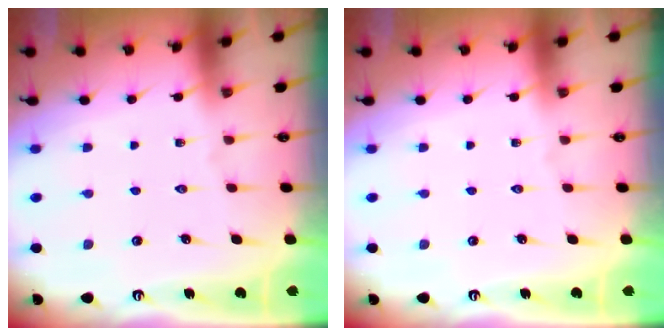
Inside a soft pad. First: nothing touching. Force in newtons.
{"total": 0.0}